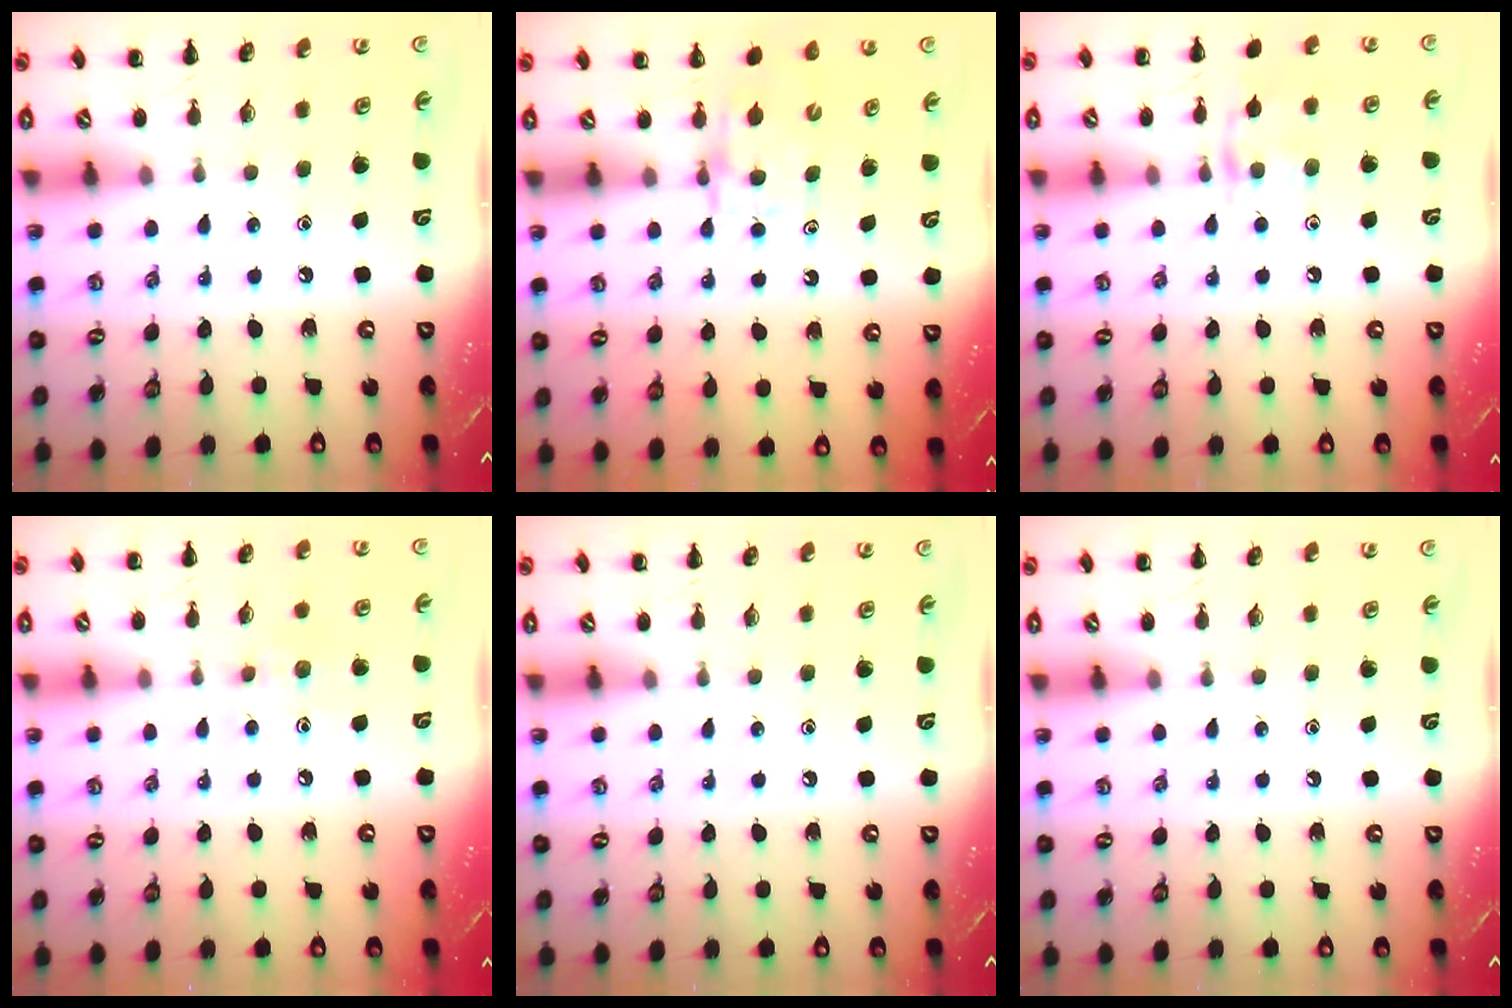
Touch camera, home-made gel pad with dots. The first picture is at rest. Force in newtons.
{"total": 4.5, "press": 4.5, "slide": 0.5}
{"total": 8.8, "press": 8.8, "slide": 0.8}
{"total": 6.8, "press": 6.6, "slide": 1.7}
{"total": 0.0}
{"total": 0.0}